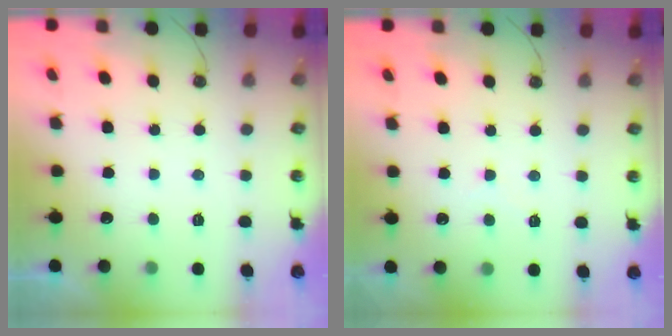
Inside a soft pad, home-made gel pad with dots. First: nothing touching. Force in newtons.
{"total": 2.9, "press": 2.9, "slide": 0.4}